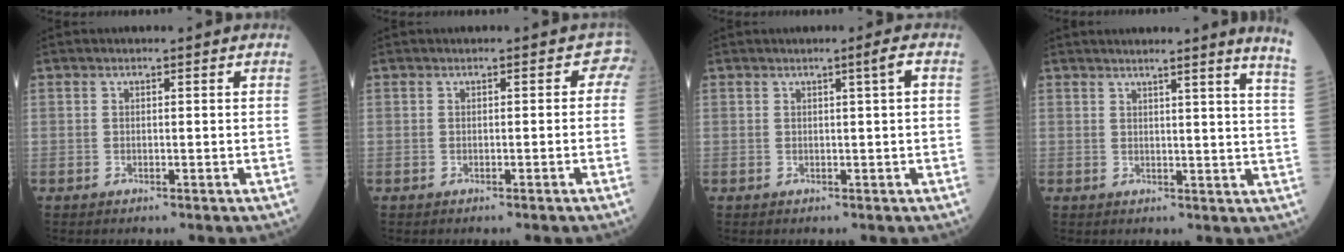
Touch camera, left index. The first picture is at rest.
{"total": 0.9, "force": [-0.1, 0.8, 0.3], "torque": [0.016, 0.010, -0.008]}
{"total": 1.5, "force": [0.4, -0.4, 1.3], "torque": [-0.021, 0.001, 0.006]}
{"total": 9.1, "force": [7.4, -2.5, 4.7], "torque": [-0.050, -0.058, 0.064]}